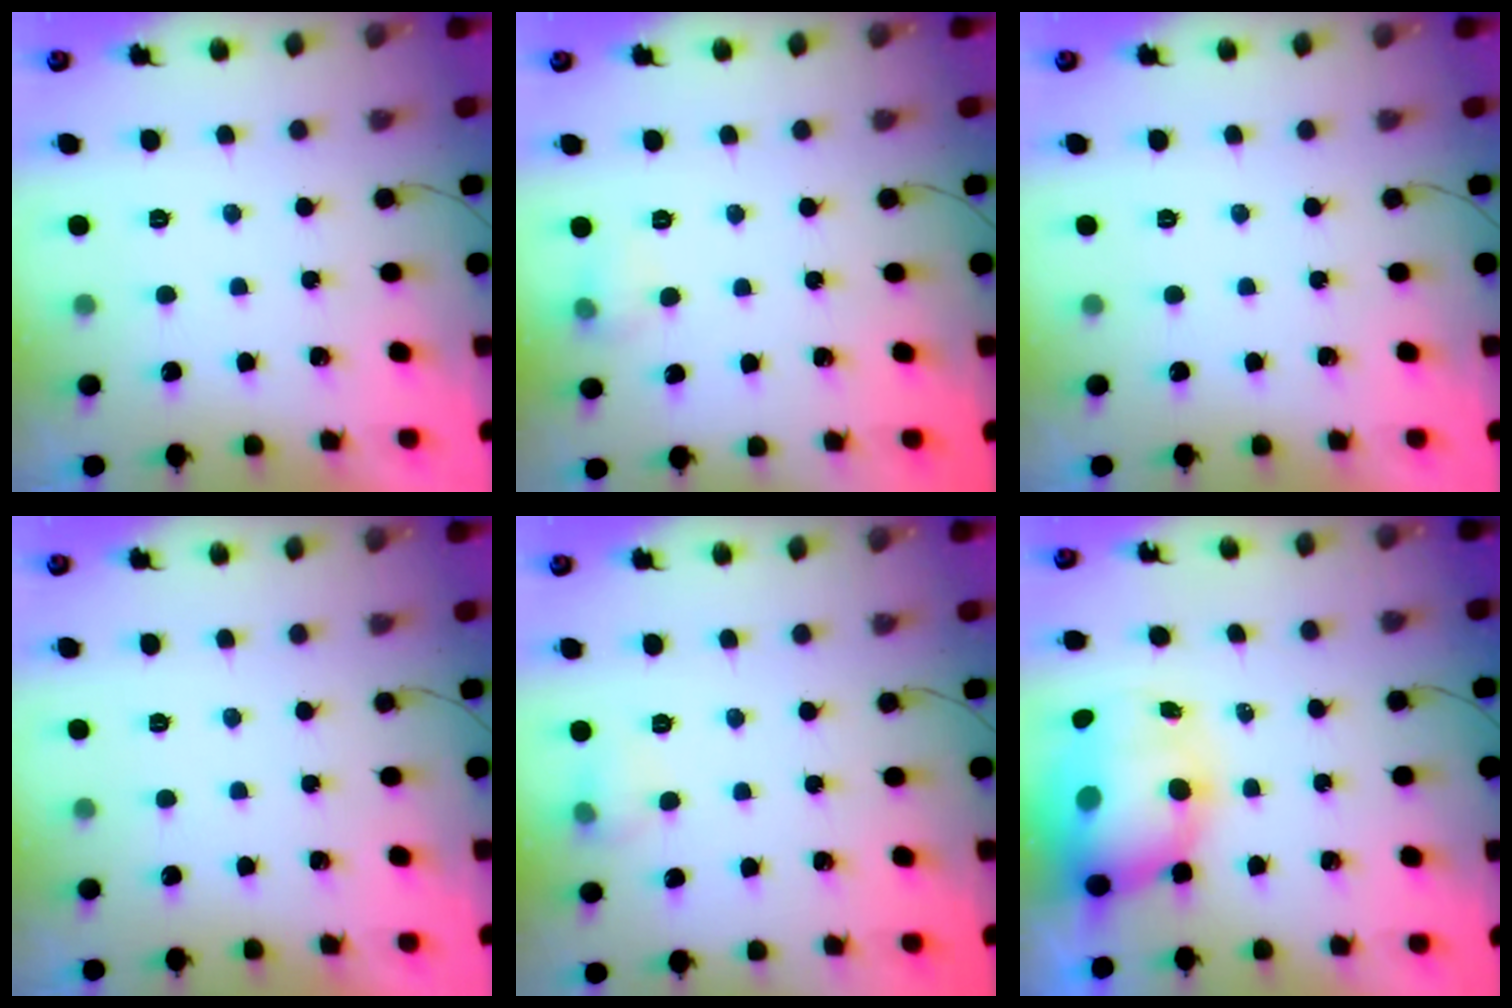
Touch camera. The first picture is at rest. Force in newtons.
{"total": 4.9, "press": 4.6, "slide": 1.8}
{"total": 0.0}
{"total": 0.0}
{"total": 5.0, "press": 4.7, "slide": 1.6}
{"total": 12.6, "press": 12.3, "slide": 2.9}